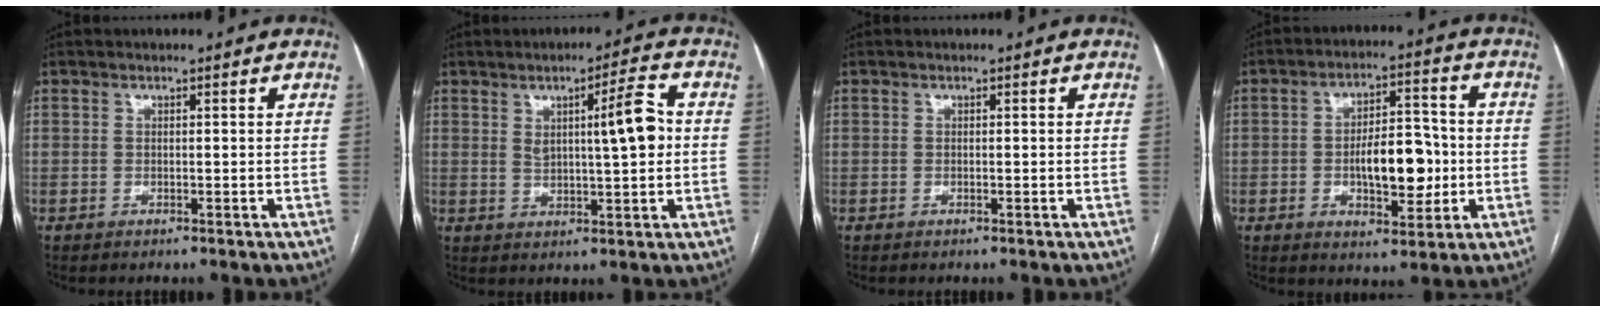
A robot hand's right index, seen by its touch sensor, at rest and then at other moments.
{"total": 7.6, "force": [1.5, 1.0, 7.4], "torque": [-0.114, 0.008, 0.024]}
{"total": 0.0}
{"total": 10.4, "force": [-1.4, 4.4, 9.3], "torque": [-0.150, 0.015, -0.017]}